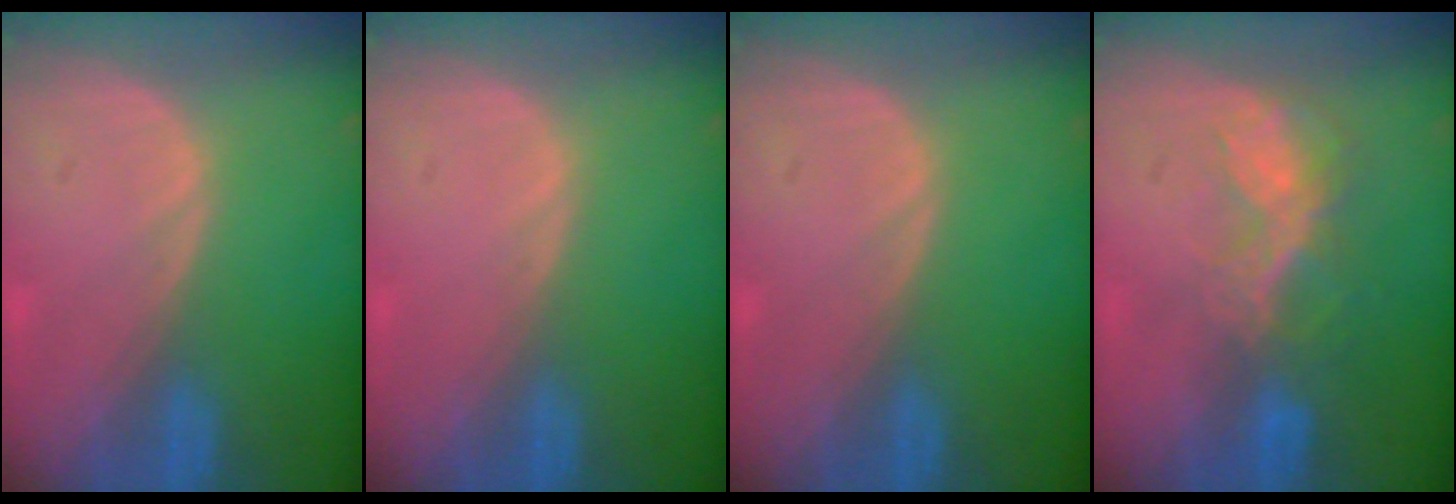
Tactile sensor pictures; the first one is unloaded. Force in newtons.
{"total": 0.0}
{"total": 0.0}
{"total": 6.8, "press": 5.8, "slide": 3.4}